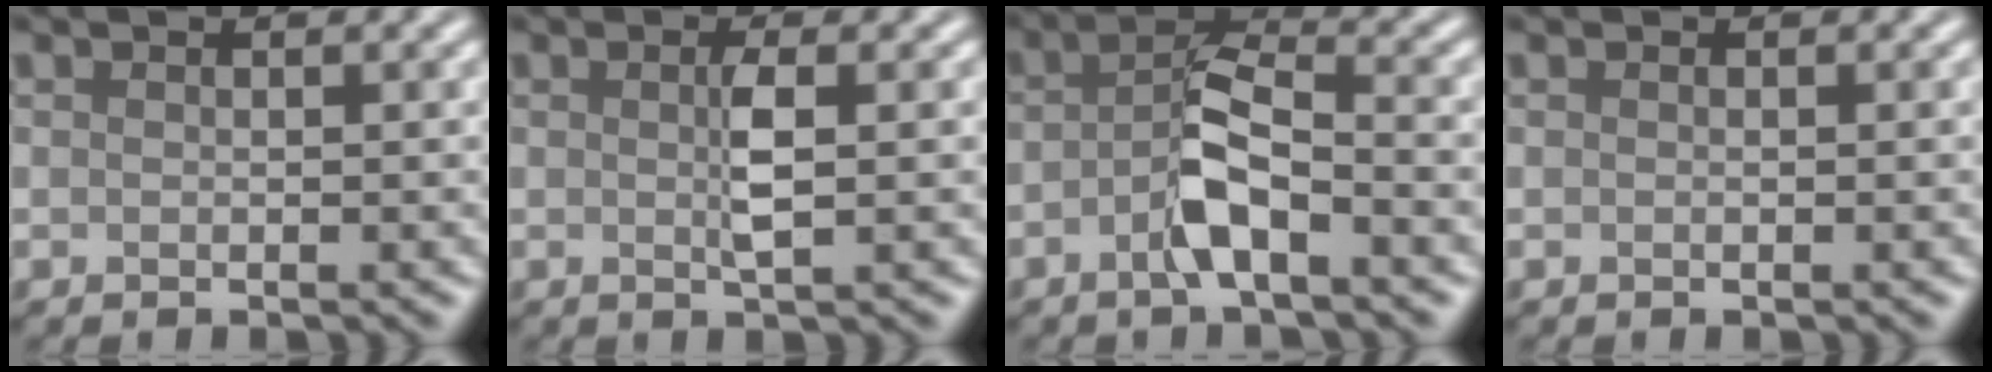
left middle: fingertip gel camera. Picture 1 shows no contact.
{"total": 2.0, "force": [0.1, 0.3, 2.0], "torque": [-0.038, 0.001, 0.002]}
{"total": 4.2, "force": [-1.8, 1.2, 3.6], "torque": [-0.072, 0.009, -0.040]}
{"total": 0.0}